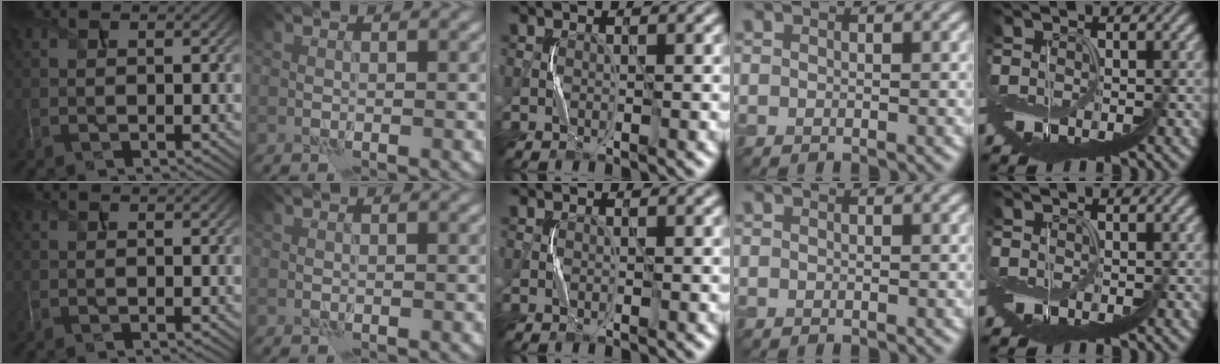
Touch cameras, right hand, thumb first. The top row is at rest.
{}